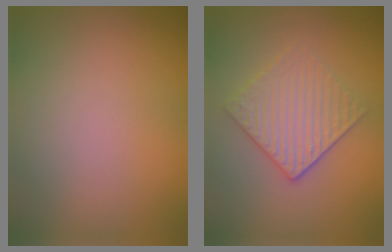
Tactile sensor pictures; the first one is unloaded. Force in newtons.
{"total": 3.6, "press": 3.1, "slide": 1.8}